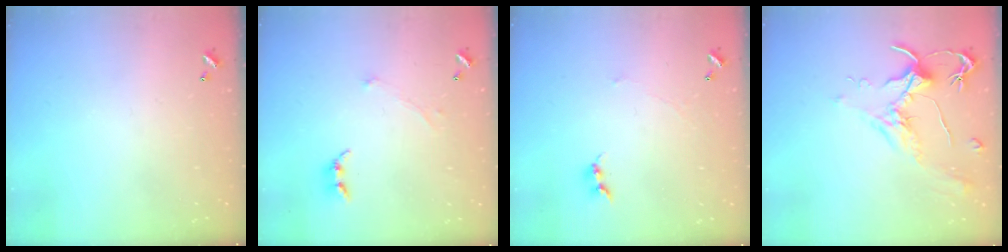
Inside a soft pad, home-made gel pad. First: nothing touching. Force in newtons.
{"total": 0.7, "press": 0.3, "slide": 0.6}
{"total": 1.2, "press": 1.1, "slide": 0.5}
{"total": 1.9, "press": 1.7, "slide": 0.8}